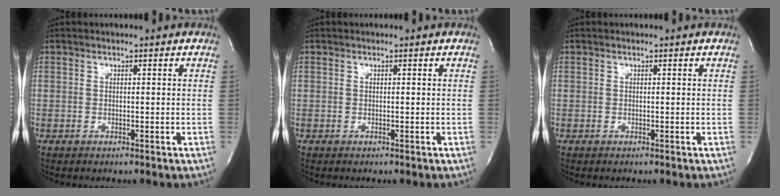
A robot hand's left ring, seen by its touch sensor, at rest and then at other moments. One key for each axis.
{"total": 0.0}
{"total": 0.0}